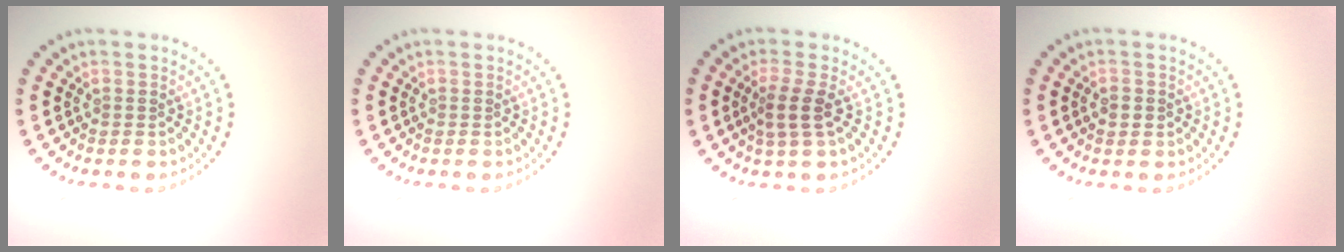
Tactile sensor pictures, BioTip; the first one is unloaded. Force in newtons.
{"total": 0.0}
{"total": 2.5, "press": 2.0, "slide": 1.5}
{"total": 0.8, "press": 0.8, "slide": 0.2}